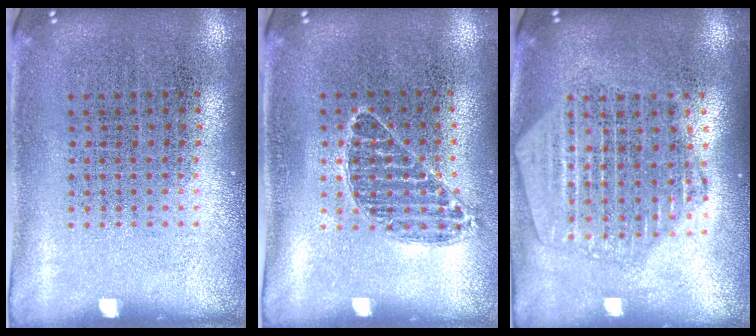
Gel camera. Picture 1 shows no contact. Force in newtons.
{"total": 0.6, "press": 0.6, "slide": 0.1}
{"total": 2.0, "press": 1.9, "slide": 0.8}